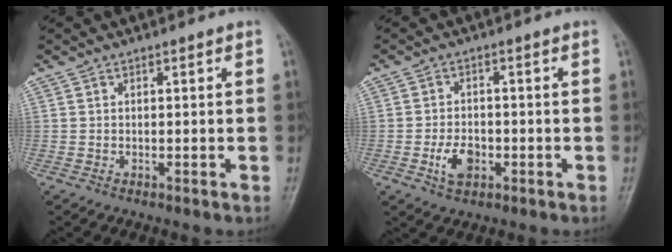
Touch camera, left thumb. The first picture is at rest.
{"total": 5.0, "force": [-1.7, 3.2, 3.3], "torque": [-0.053, 0.007, -0.030]}